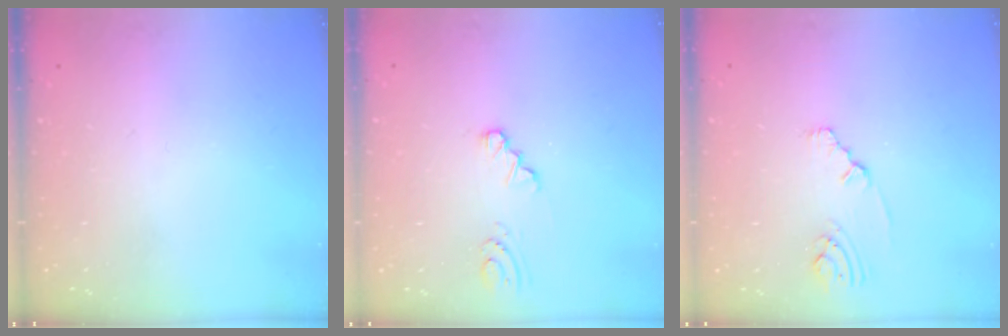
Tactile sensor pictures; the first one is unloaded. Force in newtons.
{"total": 1.0, "press": 1.0, "slide": 0.2}
{"total": 2.7, "press": 2.7, "slide": 0.5}